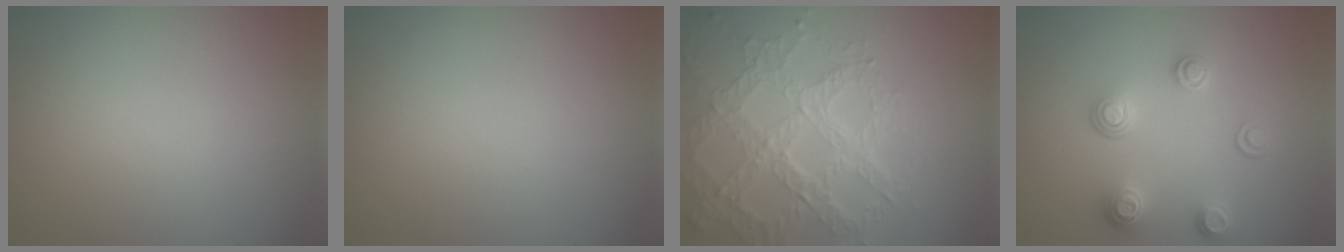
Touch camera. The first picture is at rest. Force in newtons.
{"total": 0.0}
{"total": 7.1, "press": 5.1, "slide": 4.9}
{"total": 3.7, "press": 2.8, "slide": 2.4}